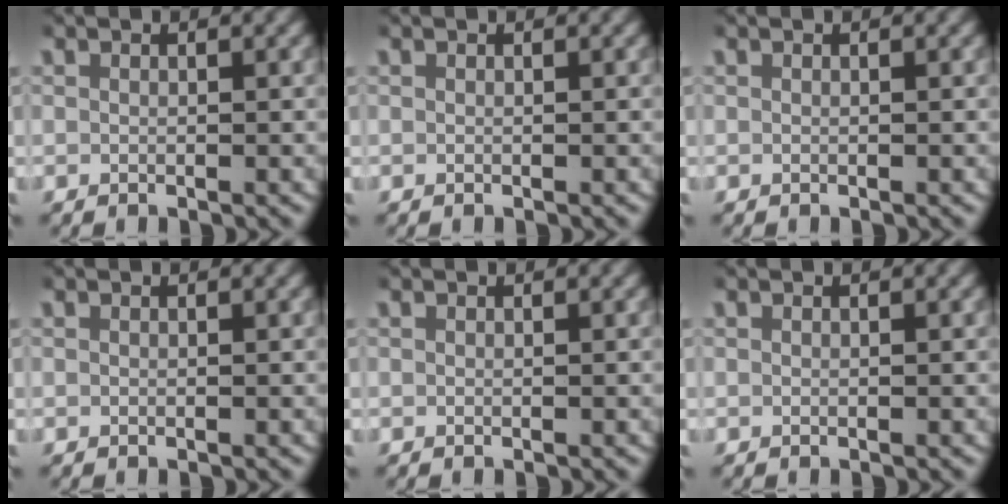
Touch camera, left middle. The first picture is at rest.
{"total": 0.0}
{"total": 0.0}
{"total": 0.0}
{"total": 0.0}
{"total": 0.0}